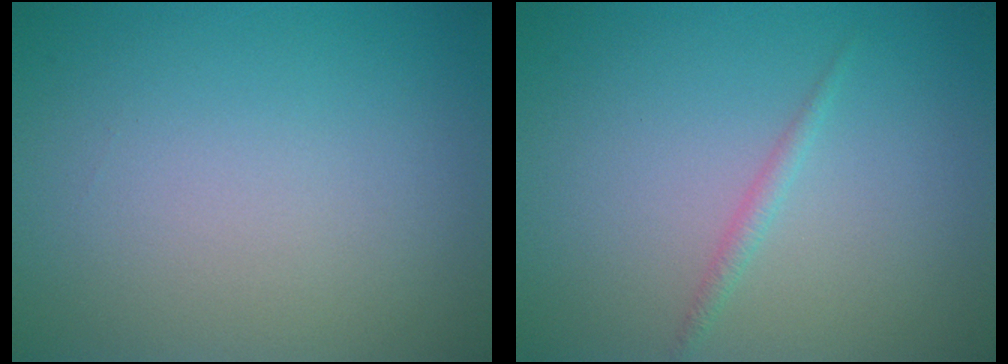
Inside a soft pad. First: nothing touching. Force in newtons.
{"total": 0.9, "press": 0.9, "slide": 0.0}